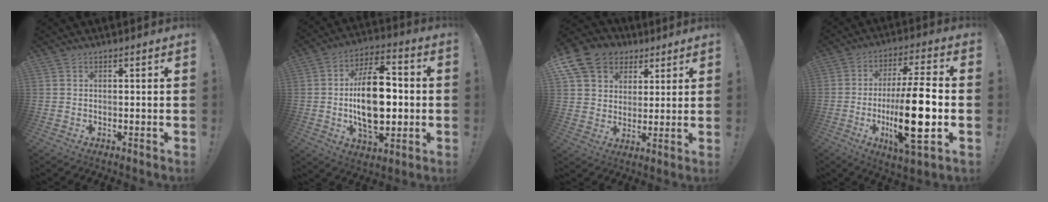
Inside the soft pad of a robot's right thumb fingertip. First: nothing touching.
{"total": 20.0, "force": [-1.2, 11.4, 16.4], "torque": [-0.283, 0.005, -0.021]}
{"total": 13.2, "force": [6.4, 10.4, 5.1], "torque": [-0.072, -0.037, 0.128]}
{"total": 20.9, "force": [-3.6, 5.6, 19.8], "torque": [-0.339, 0.002, -0.058]}